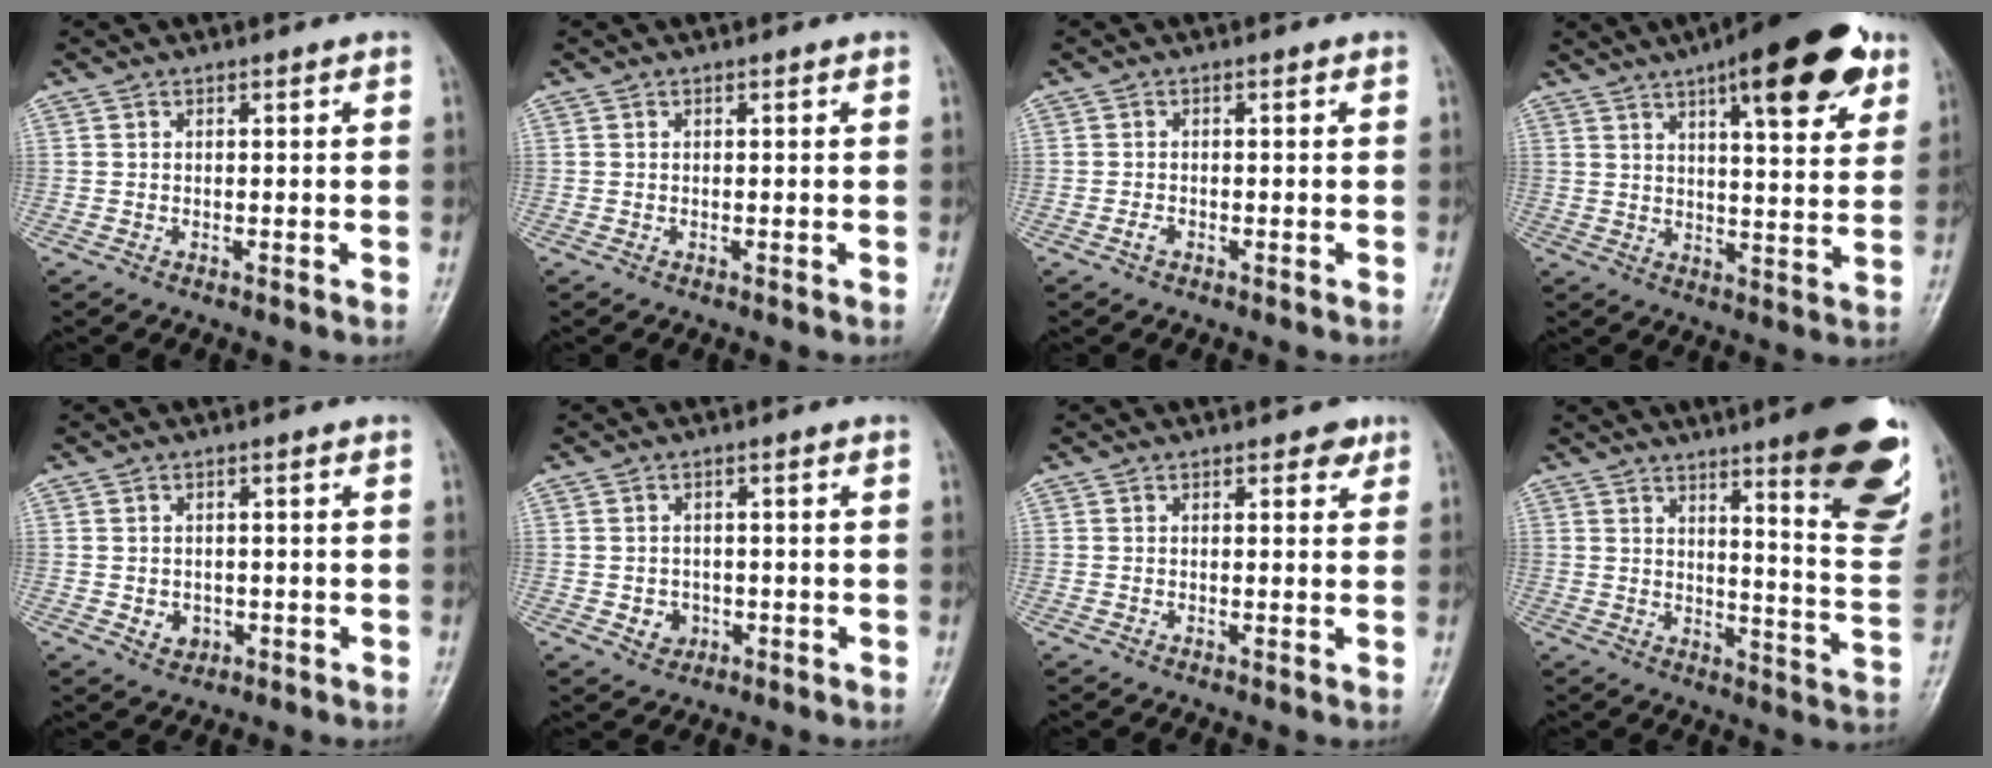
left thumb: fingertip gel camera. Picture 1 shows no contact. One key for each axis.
{"total": 0.0}
{"total": 1.1, "fx": -0.6, "fy": 0.6, "fz": 0.6, "tx": -0.013, "ty": 0.001, "tz": -0.013}
{"total": 18.3, "fx": 10.1, "fy": 5.5, "fz": 14.3, "tx": -0.170, "ty": -0.033, "tz": 0.139}
{"total": 2.8, "fx": -0.5, "fy": 2.4, "fz": 1.4, "tx": -0.011, "ty": 0.001, "tz": 0.001}
{"total": 3.1, "fx": -0.7, "fy": 2.8, "fz": 1.2, "tx": -0.005, "ty": 0.004, "tz": -0.004}
{"total": 2.1, "fx": 1.3, "fy": 1.2, "fz": 1.2, "tx": -0.002, "ty": -0.005, "tz": 0.014}
{"total": 20.3, "fx": 11.5, "fy": 3.7, "fz": 16.4, "tx": -0.171, "ty": -0.071, "tz": 0.155}